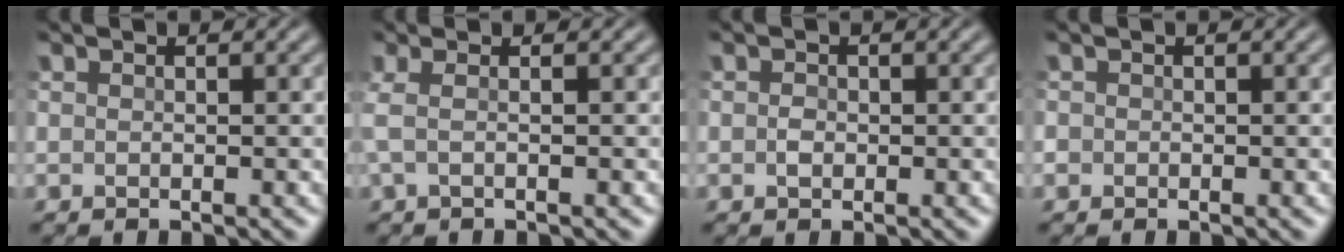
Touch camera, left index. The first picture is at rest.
{"total": 1.6, "force": [-0.2, 0.4, 1.6], "torque": [-0.042, 0.001, -0.006]}
{"total": 0.9, "force": [-0.2, 0.7, 0.6], "torque": [-0.013, -0.001, -0.008]}
{"total": 0.7, "force": [-0.2, 0.6, 0.1], "torque": [0.004, -0.002, -0.006]}